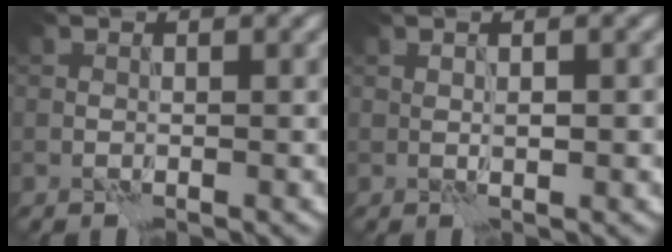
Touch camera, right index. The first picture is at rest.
{"total": 1.4, "force": [0.1, 0.4, 1.4], "torque": [-0.026, 0.002, 0.005]}